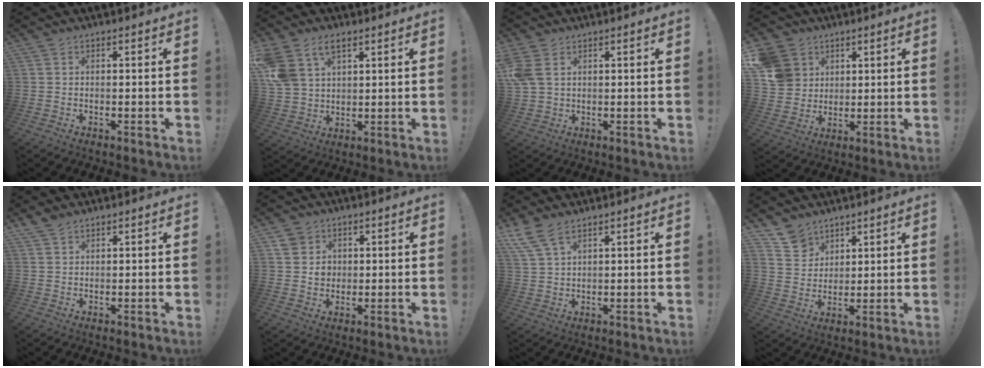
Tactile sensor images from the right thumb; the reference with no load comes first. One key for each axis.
{"total": 10.7, "fx": 5.8, "fy": 7.0, "fz": 5.6, "tx": -0.126, "ty": -0.019, "tz": 0.118}
{"total": 6.1, "fx": 2.5, "fy": 4.0, "fz": 3.8, "tx": -0.084, "ty": -0.003, "tz": 0.051}
{"total": 10.9, "fx": 4.0, "fy": 9.6, "fz": 3.2, "tx": -0.056, "ty": -0.016, "tz": 0.087}
{"total": 2.4, "fx": 2.1, "fy": 1.0, "fz": 0.7, "tx": -0.007, "ty": -0.013, "tz": 0.039}
{"total": 5.5, "fx": 2.0, "fy": 5.1, "fz": 1.1, "tx": -0.015, "ty": -0.007, "tz": 0.038}
{"total": 6.9, "fx": 5.1, "fy": 2.4, "fz": 4.0, "tx": -0.081, "ty": -0.021, "tz": 0.099}
{"total": 8.6, "fx": 6.4, "fy": 5.5, "fz": 1.6, "tx": -0.029, "ty": -0.044, "tz": 0.128}